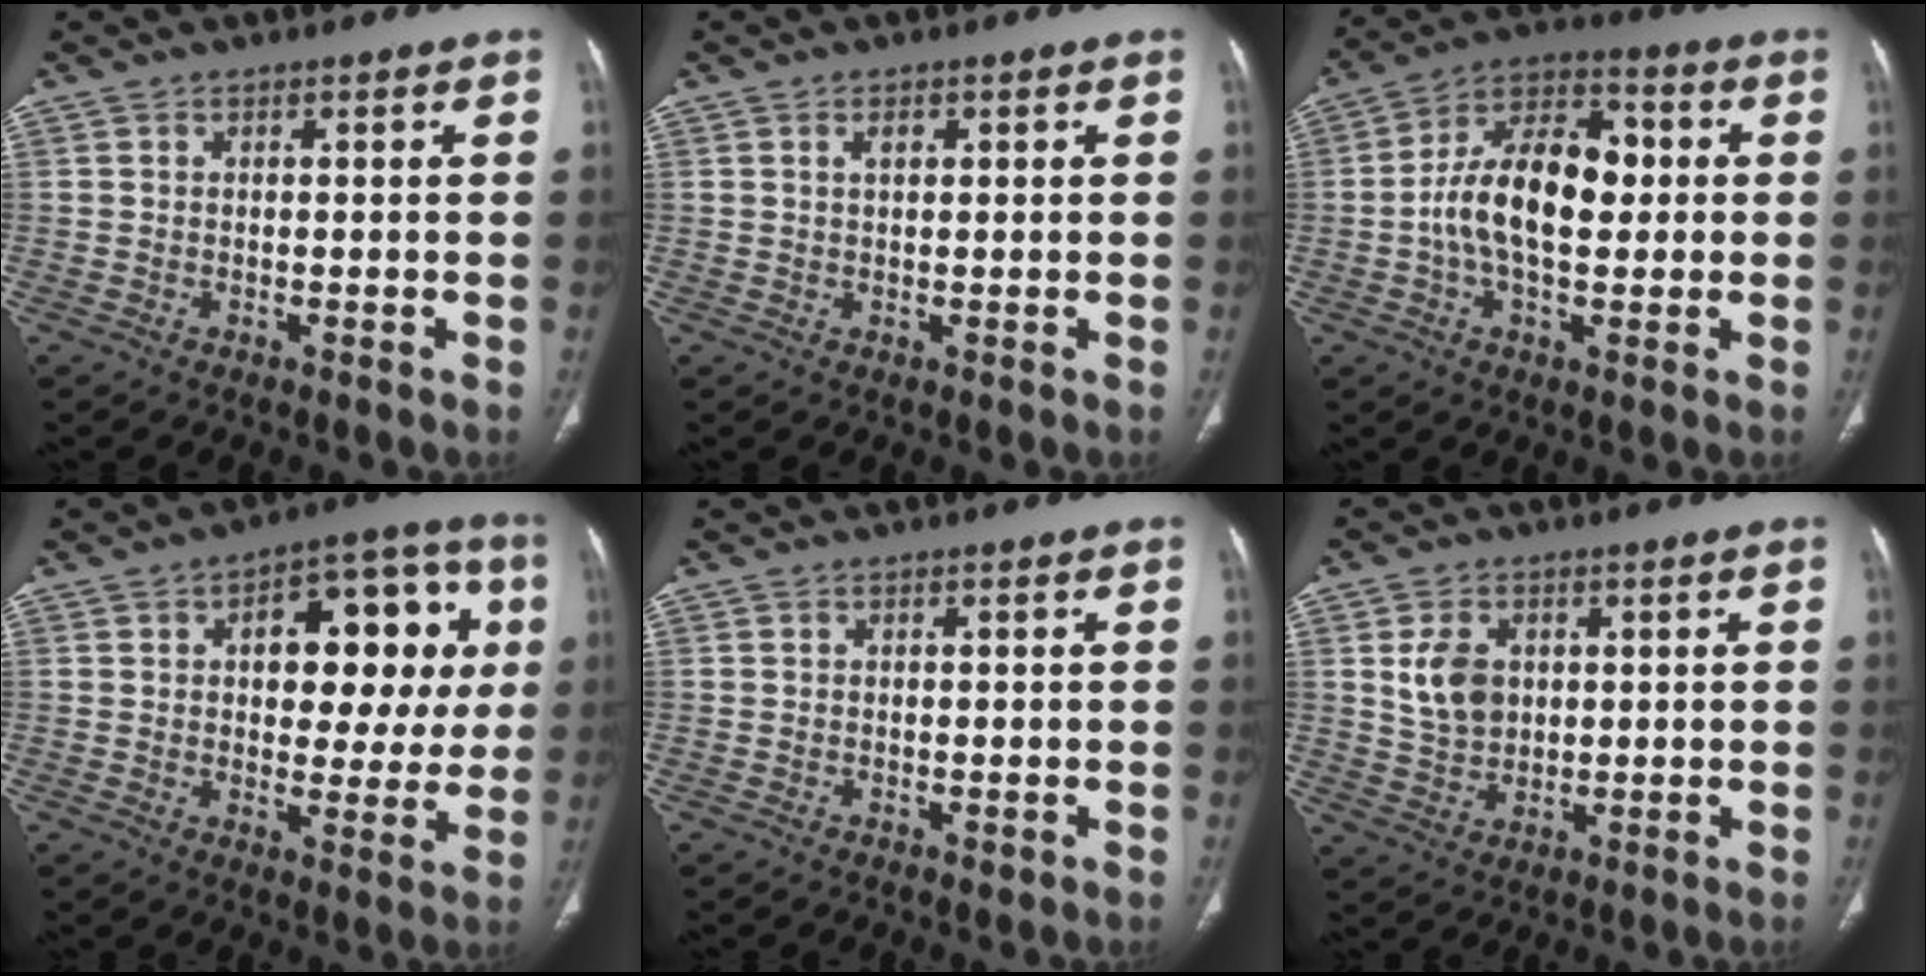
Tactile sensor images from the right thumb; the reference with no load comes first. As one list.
[{"total": 1.7, "force": [0.7, 0.9, 1.3], "torque": [-0.018, -0.001, 0.013]}, {"total": 15.4, "force": [0.2, 8.7, 12.7], "torque": [-0.207, 0.031, -0.006]}, {"total": 18.4, "force": [4.1, 9.8, 15.0], "torque": [-0.140, 0.017, 0.051]}, {"total": 0.7, "force": [-0.2, 0.4, 0.5], "torque": [-0.007, -0.002, -0.001]}, {"total": 7.3, "force": [1.7, 5.4, 4.6], "torque": [-0.067, -0.009, 0.039]}]